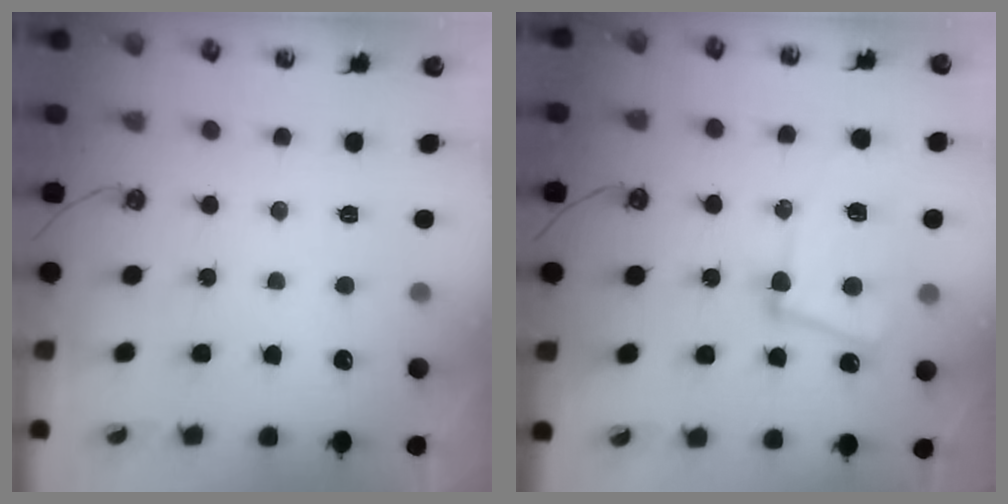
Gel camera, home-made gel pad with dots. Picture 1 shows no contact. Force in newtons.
{"total": 14.7, "press": 14.5, "slide": 2.0}